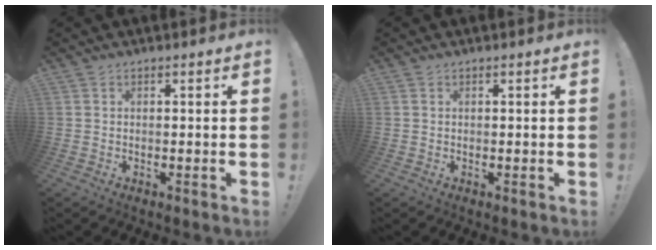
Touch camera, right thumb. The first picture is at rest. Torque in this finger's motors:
{"motor_torque": [0.12, 0.03, 0.04, 0.14, -0.08]}